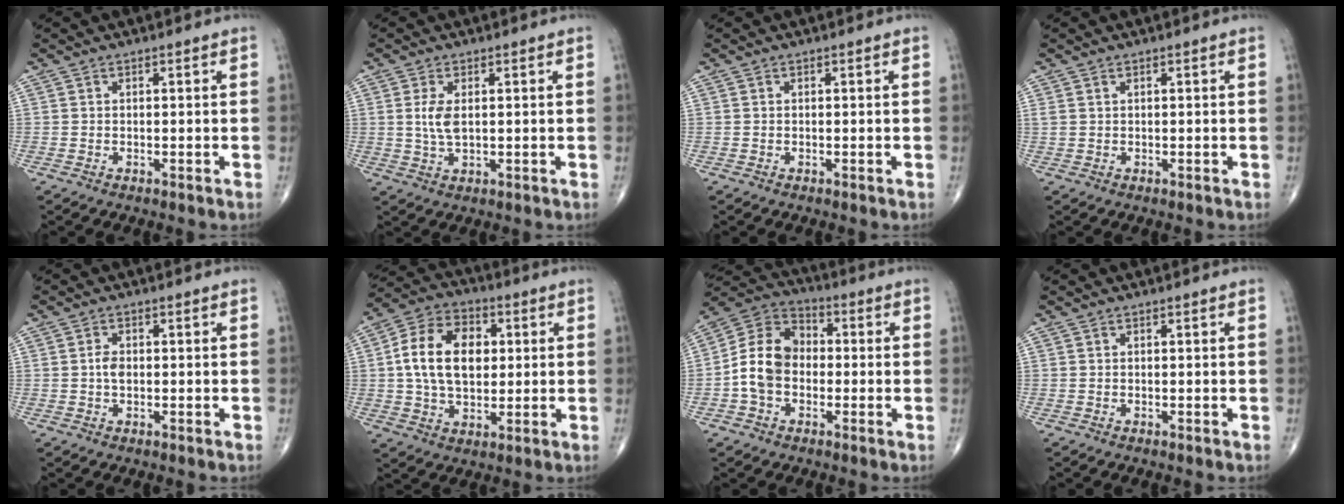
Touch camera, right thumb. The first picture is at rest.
{"total": 4.5, "force": [0.8, 2.2, 3.9], "torque": [-0.084, -0.005, 0.019]}
{"total": 0.0}
{"total": 1.0, "force": [0.6, 0.6, 0.5], "torque": [-0.010, 0.005, 0.014]}
{"total": 2.4, "force": [0.0, 1.6, 1.8], "torque": [-0.032, 0.003, -0.001]}
{"total": 15.1, "force": [2.0, 10.2, 11.0], "torque": [-0.172, 0.013, 0.030]}
{"total": 12.1, "force": [-1.5, 9.2, 7.8], "torque": [-0.130, 0.039, -0.038]}
{"total": 0.0}